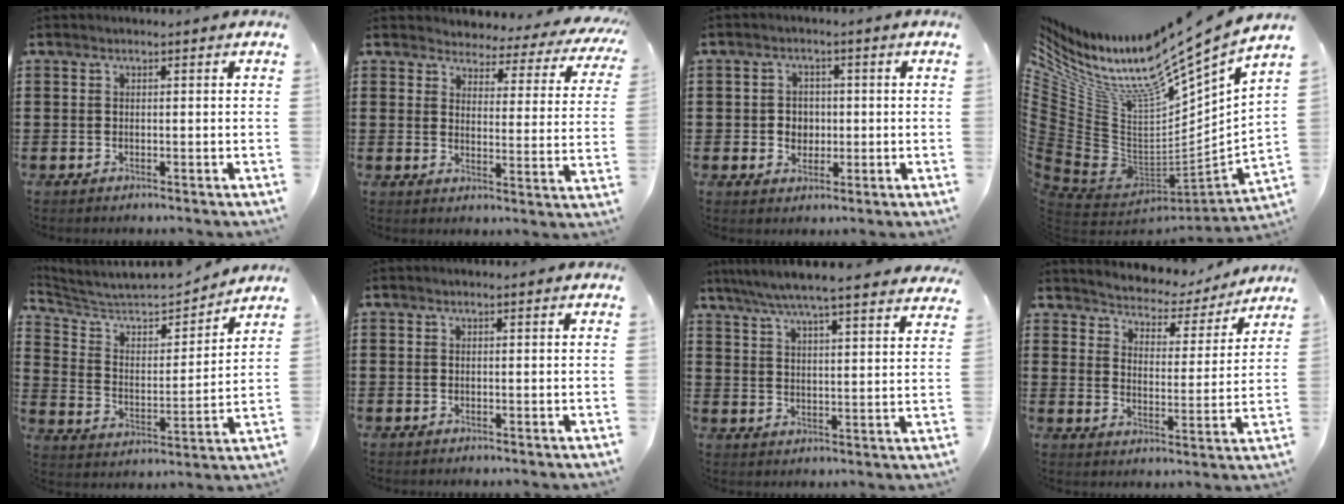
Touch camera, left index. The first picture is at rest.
{"total": 3.0, "force": [2.9, 0.7, 0.2], "torque": [-0.025, -0.027, 0.045]}
{"total": 2.9, "force": [-0.3, 2.6, 1.3], "torque": [-0.026, 0.003, -0.012]}
{"total": 11.6, "force": [8.6, 1.5, 7.7], "torque": [-0.164, -0.085, 0.125]}
{"total": 5.7, "force": [5.2, 1.5, 1.9], "torque": [-0.067, -0.040, 0.082]}
{"total": 0.0}
{"total": 6.0, "force": [5.3, -0.5, 2.7], "torque": [-0.073, -0.034, 0.089]}
{"total": 3.6, "force": [3.6, 0.5, -0.2], "torque": [-0.022, -0.036, 0.054]}